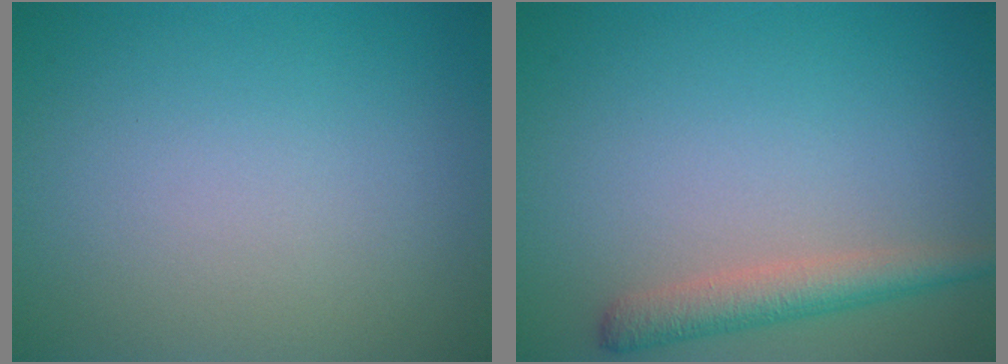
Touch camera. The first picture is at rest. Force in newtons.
{"total": 3.0, "press": 3.0, "slide": 0.2}